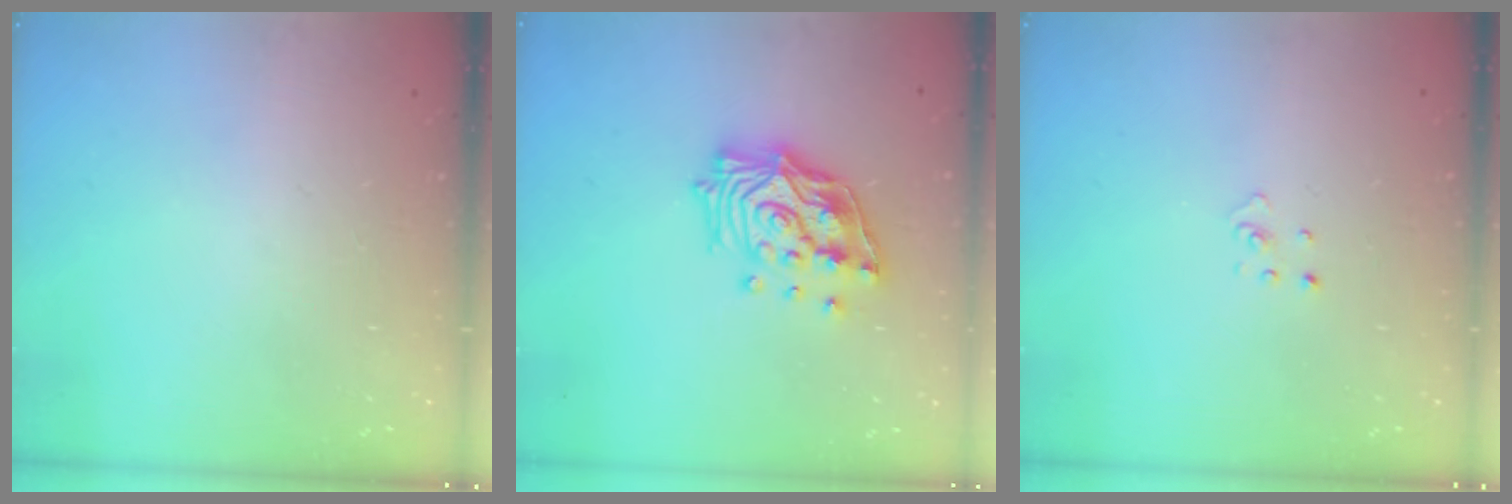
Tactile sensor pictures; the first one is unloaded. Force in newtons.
{"total": 17.0, "press": 16.9, "slide": 2.0}
{"total": 1.9, "press": 1.9, "slide": 0.1}